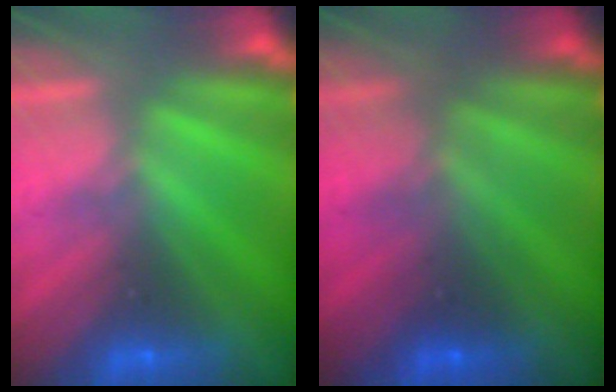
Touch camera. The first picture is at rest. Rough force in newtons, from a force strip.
{"total": 1.9}